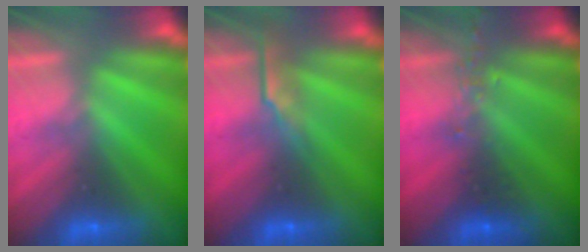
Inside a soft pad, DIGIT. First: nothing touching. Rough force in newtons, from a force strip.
{"total": 2.7}
{"total": 2.4}